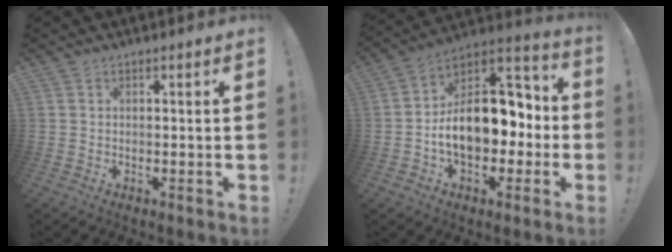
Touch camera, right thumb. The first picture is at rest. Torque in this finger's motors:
{"motor_torque": [2.52, 2.49, 1.01, -0.86, 0.48]}